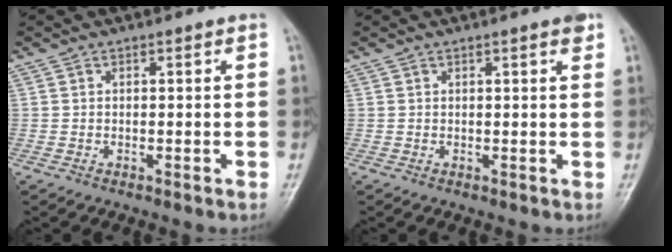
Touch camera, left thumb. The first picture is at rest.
{"total": 1.8, "force": [1.1, 0.1, 1.5], "torque": [-0.020, -0.003, 0.012]}